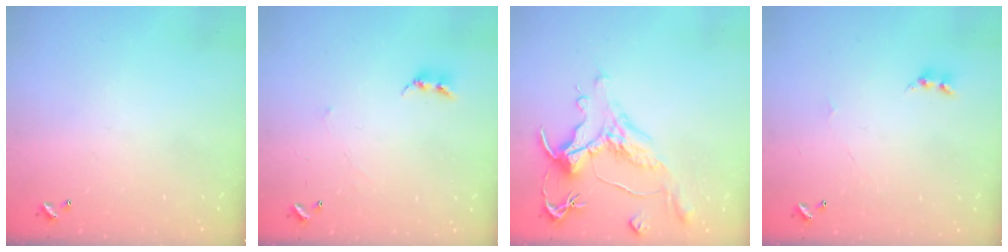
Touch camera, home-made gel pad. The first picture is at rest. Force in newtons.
{"total": 2.4, "press": 2.4, "slide": 0.4}
{"total": 1.5, "press": 0.4, "slide": 1.5}
{"total": 2.1, "press": 2.0, "slide": 0.5}